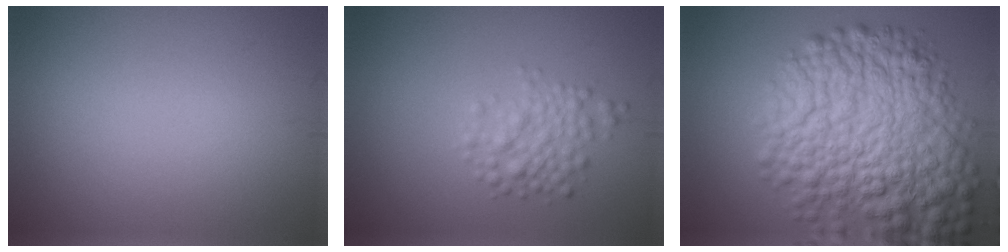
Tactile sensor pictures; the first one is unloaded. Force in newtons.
{"total": 2.7, "press": 2.7, "slide": 0.1}
{"total": 12.3, "press": 12.3, "slide": 0.5}